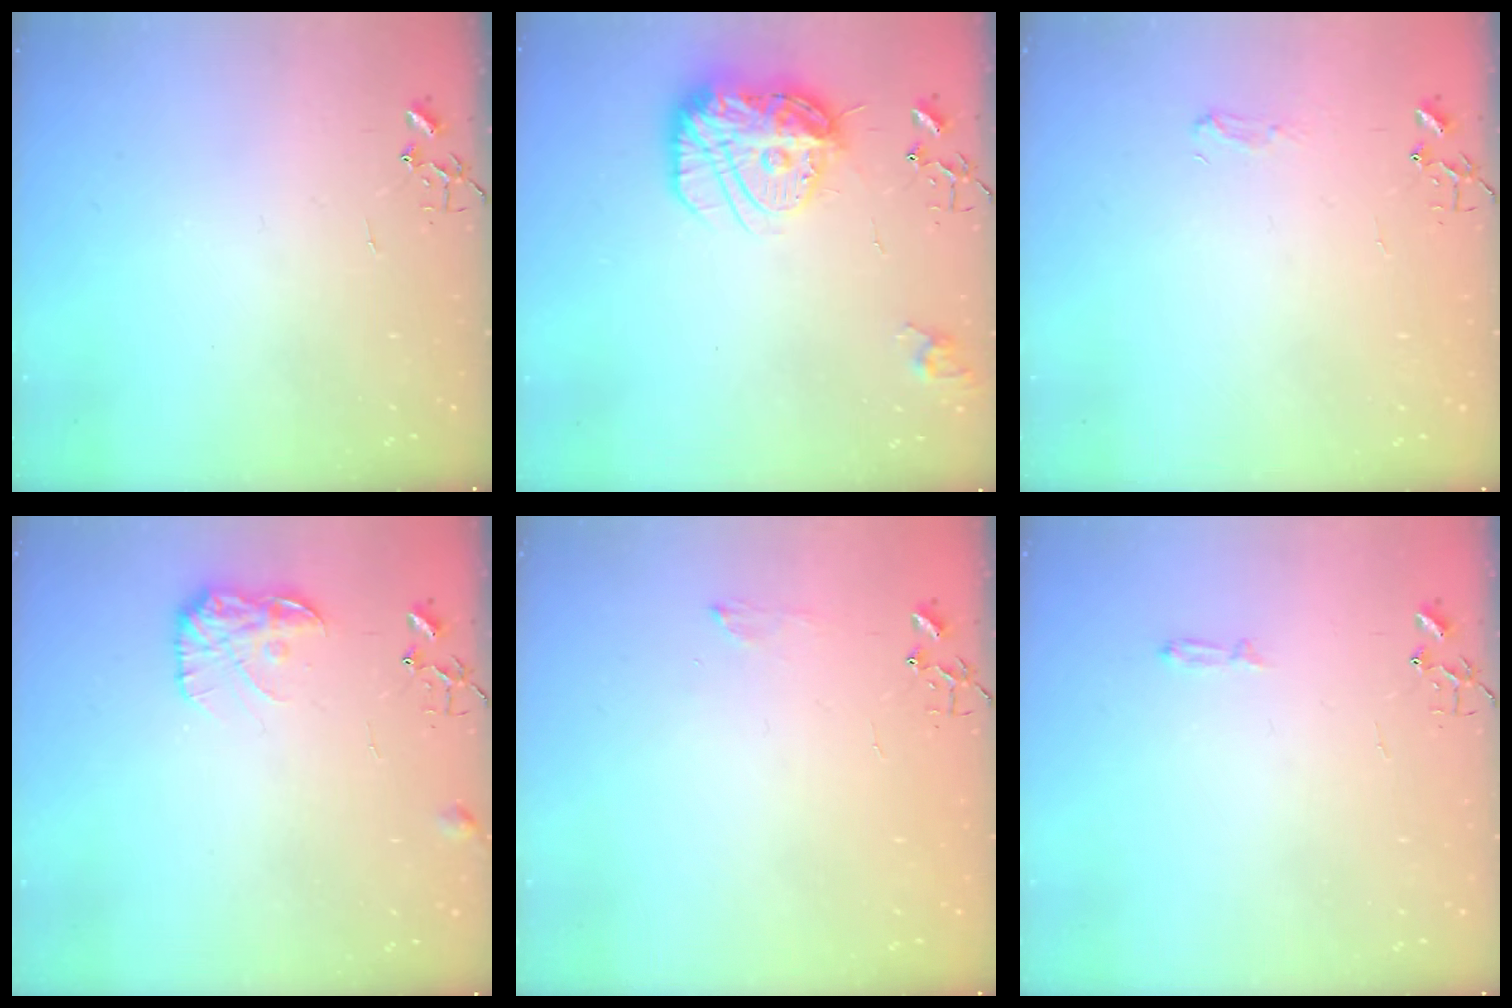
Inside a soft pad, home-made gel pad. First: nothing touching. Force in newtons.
{"total": 16.7, "press": 16.6, "slide": 1.7}
{"total": 5.1, "press": 5.0, "slide": 0.7}
{"total": 10.7, "press": 10.7, "slide": 0.4}
{"total": 5.6, "press": 5.6, "slide": 0.7}
{"total": 3.0, "press": 2.9, "slide": 0.5}